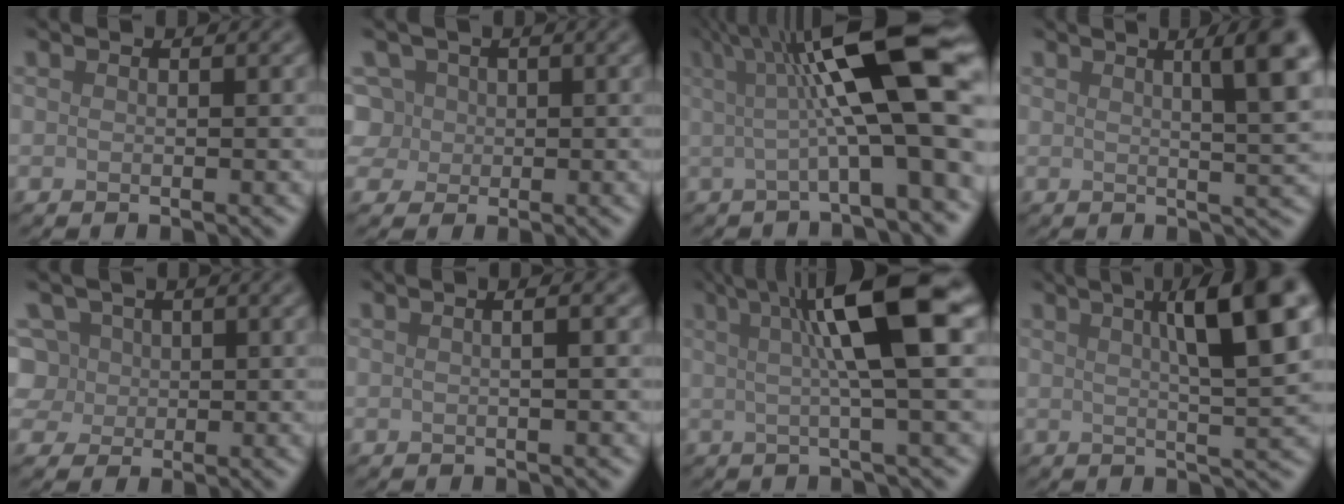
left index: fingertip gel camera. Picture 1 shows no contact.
{"total": 4.6, "force": [1.3, 4.0, 1.7], "torque": [-0.056, 0.021, 0.019]}
{"total": 12.3, "force": [1.6, 2.5, 11.9], "torque": [-0.171, 0.018, 0.022]}
{"total": 6.8, "force": [2.5, 1.4, 6.1], "torque": [-0.059, 0.015, 0.032]}
{"total": 5.9, "force": [1.9, 5.0, 2.4], "torque": [-0.065, 0.024, 0.023]}
{"total": 2.9, "force": [0.7, 1.4, 2.4], "torque": [-0.012, 0.017, -0.020]}
{"total": 8.8, "force": [2.2, 1.2, 8.5], "torque": [-0.119, 0.011, 0.031]}
{"total": 9.9, "force": [3.3, 2.1, 9.1], "torque": [-0.115, 0.015, 0.047]}